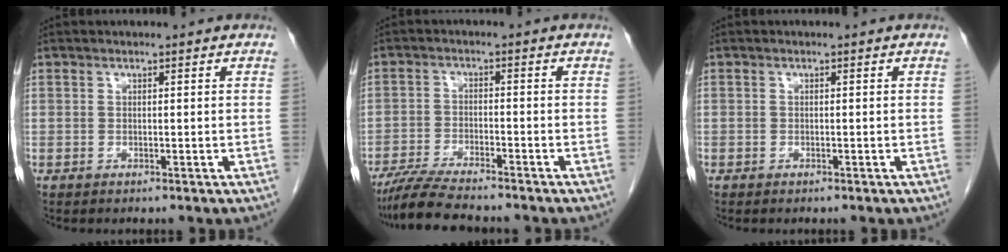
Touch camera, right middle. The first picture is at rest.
{"total": 7.7, "force": [-6.9, 0.0, 3.5], "torque": [-0.064, -0.022, -0.121]}
{"total": 0.0}